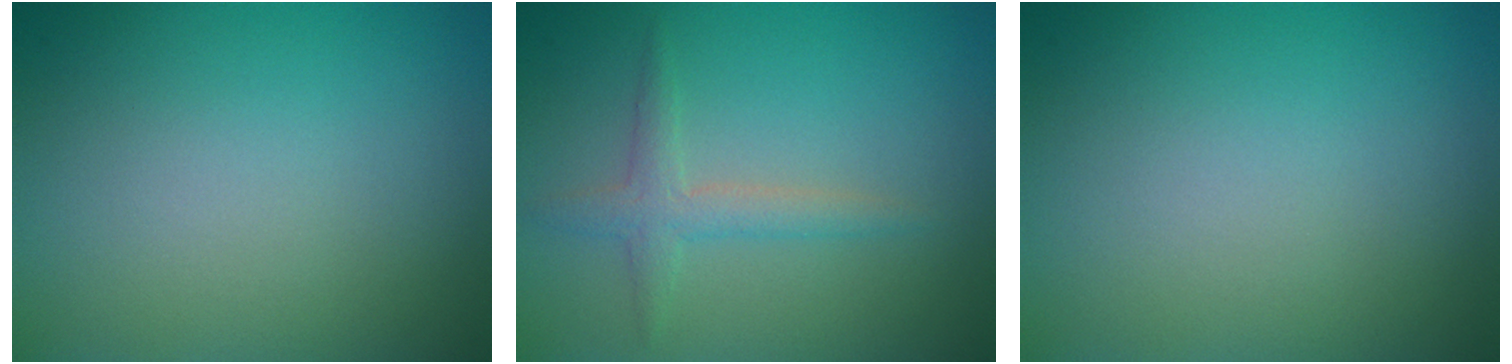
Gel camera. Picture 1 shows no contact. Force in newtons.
{"total": 2.0, "press": 2.0, "slide": 0.1}
{"total": 0.0}